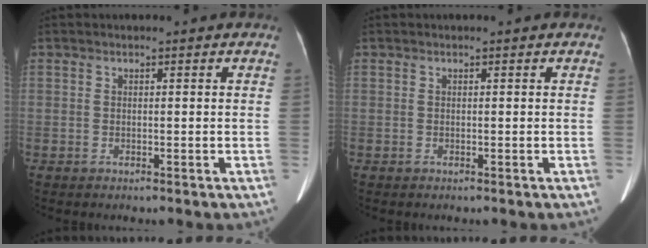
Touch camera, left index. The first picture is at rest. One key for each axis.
{"total": 0.0}